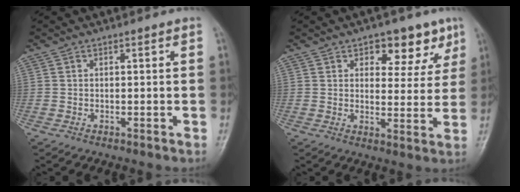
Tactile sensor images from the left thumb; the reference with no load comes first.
{"total": 8.7, "force": [4.9, 5.1, 4.9], "torque": [-0.021, -0.020, 0.062]}